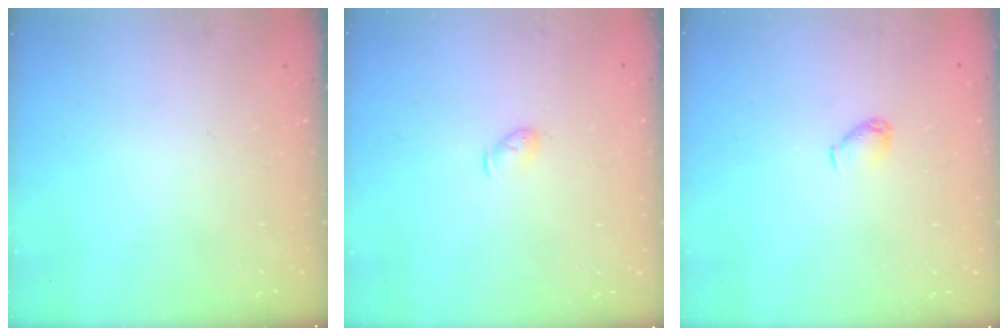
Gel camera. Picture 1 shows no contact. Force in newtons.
{"total": 3.6, "press": 3.5, "slide": 0.7}
{"total": 3.4, "press": 3.3, "slide": 0.6}